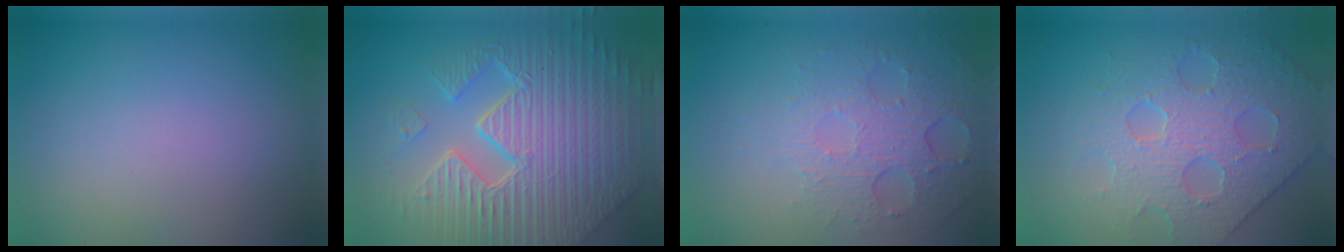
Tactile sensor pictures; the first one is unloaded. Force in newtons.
{"total": 11.3, "press": 7.2, "slide": 8.7}
{"total": 5.1, "press": 3.6, "slide": 3.6}
{"total": 5.3, "press": 4.9, "slide": 2.0}